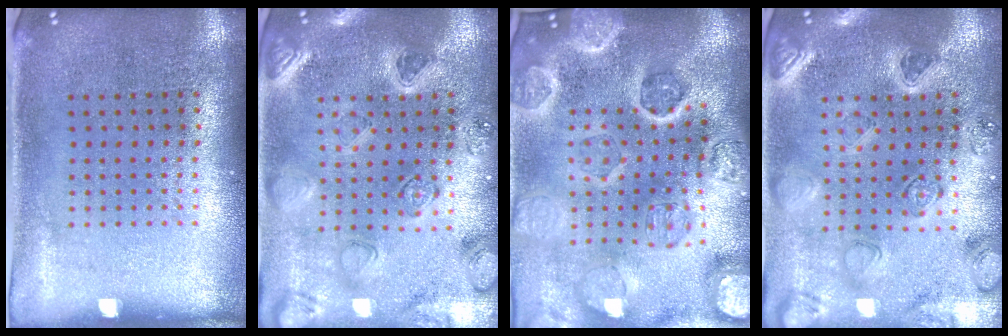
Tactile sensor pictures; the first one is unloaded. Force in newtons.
{"total": 2.3, "press": 2.2, "slide": 0.3}
{"total": 5.5, "press": 4.6, "slide": 2.9}
{"total": 2.3, "press": 2.3, "slide": 0.1}